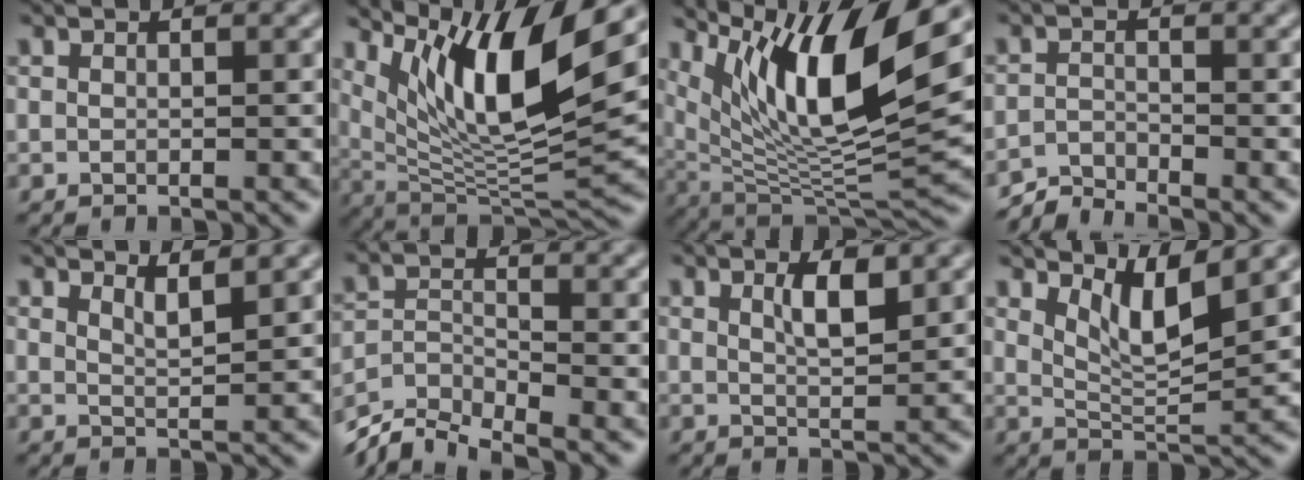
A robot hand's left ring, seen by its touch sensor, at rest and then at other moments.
{"total": 11.1, "force": [5.8, 2.7, 9.1], "torque": [-0.153, -0.009, 0.114]}
{"total": 12.5, "force": [6.3, 3.4, 10.3], "torque": [-0.173, -0.004, 0.120]}
{"total": 2.2, "force": [-2.2, 0.1, 0.1], "torque": [-0.002, 0.000, -0.052]}
{"total": 2.1, "force": [1.7, 0.4, 1.3], "torque": [-0.012, 0.000, 0.026]}
{"total": 5.7, "force": [-5.0, 1.7, 2.2], "torque": [-0.039, -0.011, -0.101]}
{"total": 2.6, "force": [1.3, 0.6, 2.1], "torque": [-0.037, 0.000, 0.023]}
{"total": 4.3, "force": [2.8, 1.0, 3.2], "torque": [-0.062, -0.010, 0.051]}